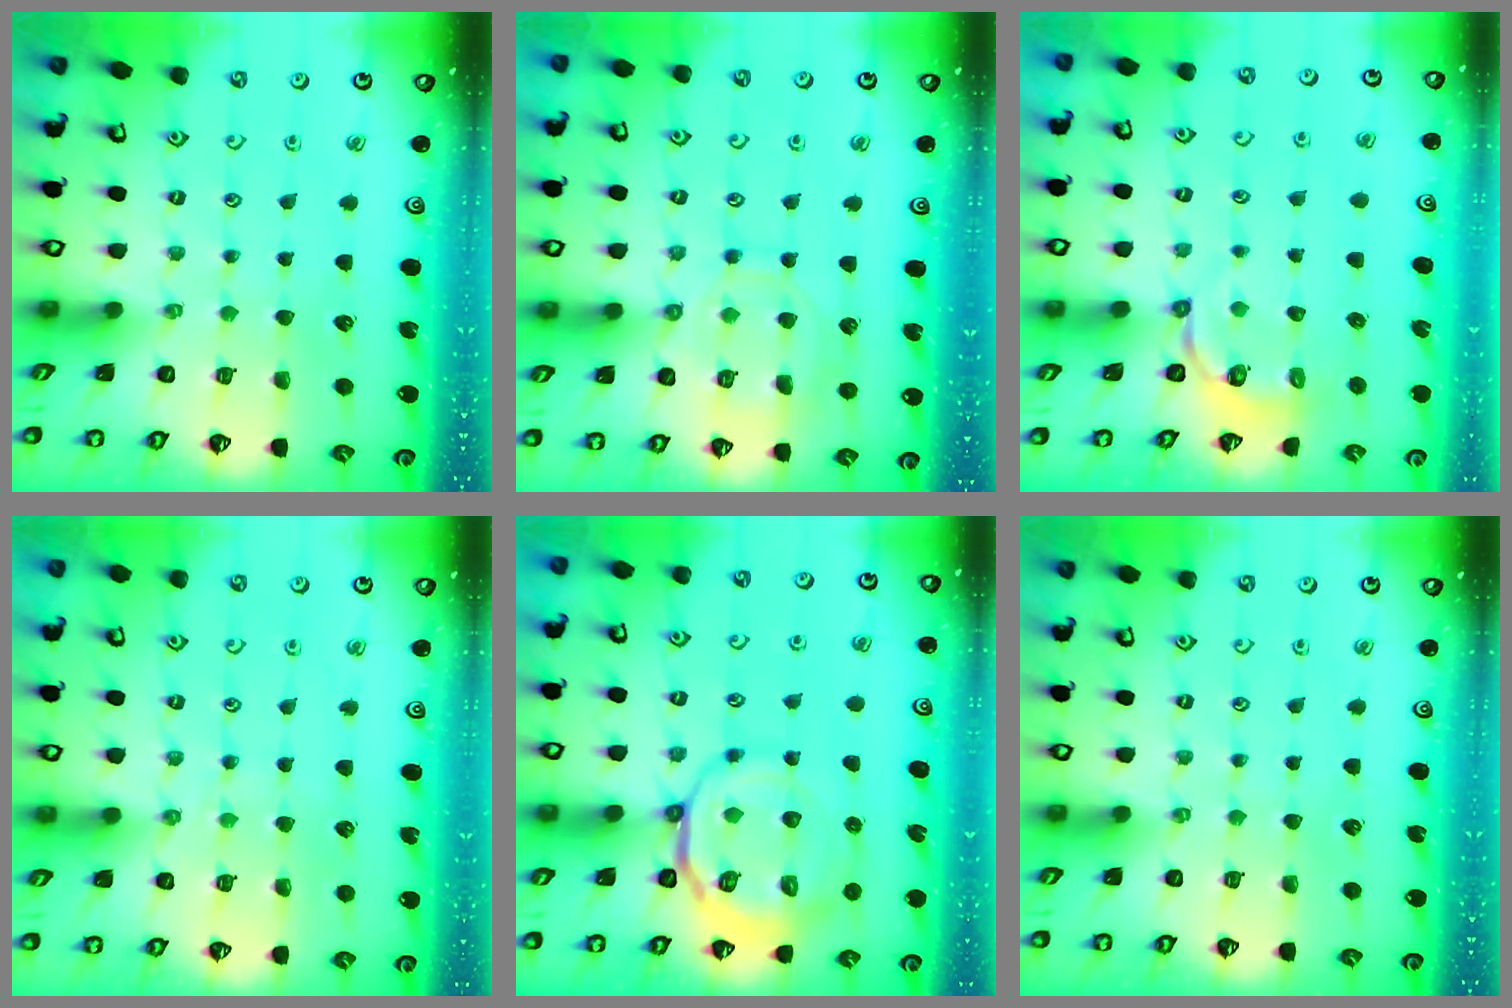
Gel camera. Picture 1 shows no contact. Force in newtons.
{"total": 10.9, "press": 10.9, "slide": 0.9}
{"total": 4.0, "press": 3.1, "slide": 2.5}
{"total": 4.3, "press": 4.3, "slide": 0.5}
{"total": 12.6, "press": 12.4, "slide": 2.4}
{"total": 0.0}